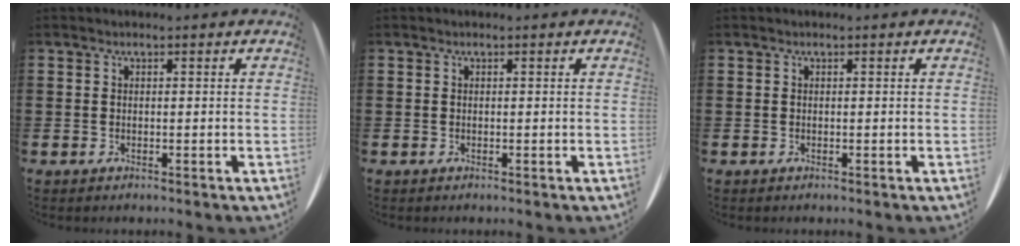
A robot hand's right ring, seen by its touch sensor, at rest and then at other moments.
{"total": 0.0}
{"total": 0.0}